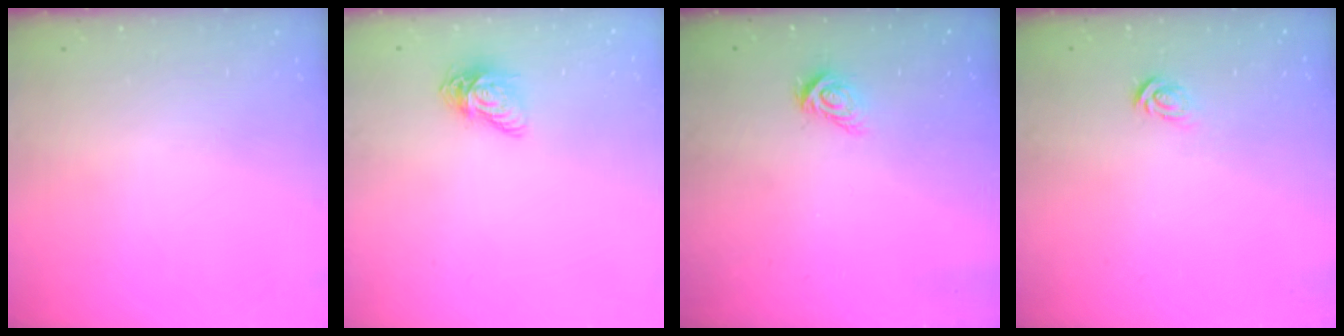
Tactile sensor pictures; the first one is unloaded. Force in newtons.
{"total": 8.4, "press": 8.4, "slide": 0.3}
{"total": 6.0, "press": 6.0, "slide": 0.3}
{"total": 2.8, "press": 2.8, "slide": 0.2}